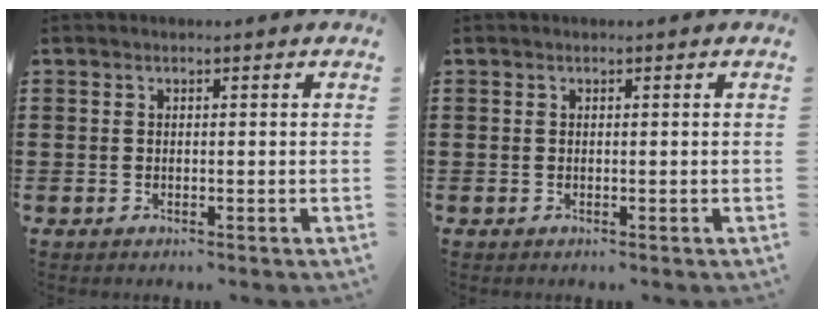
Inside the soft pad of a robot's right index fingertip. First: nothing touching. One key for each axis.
{"total": 0.0}